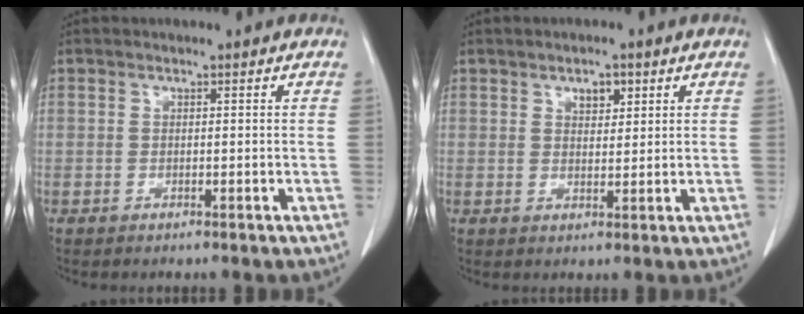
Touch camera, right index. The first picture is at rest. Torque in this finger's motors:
{"motor_torque": [0.07, 0.06, 0.00, 0.00]}